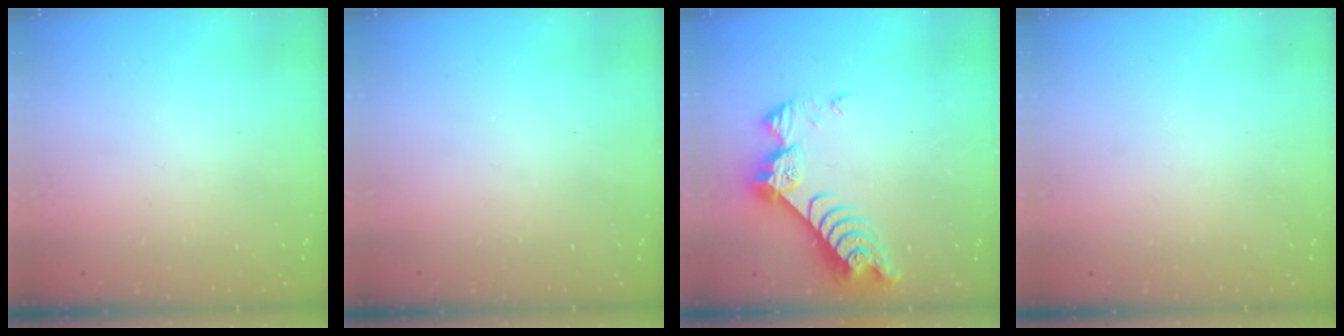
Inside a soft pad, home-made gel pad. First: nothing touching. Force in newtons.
{"total": 0.0}
{"total": 9.9, "press": 9.9, "slide": 0.9}
{"total": 0.0}